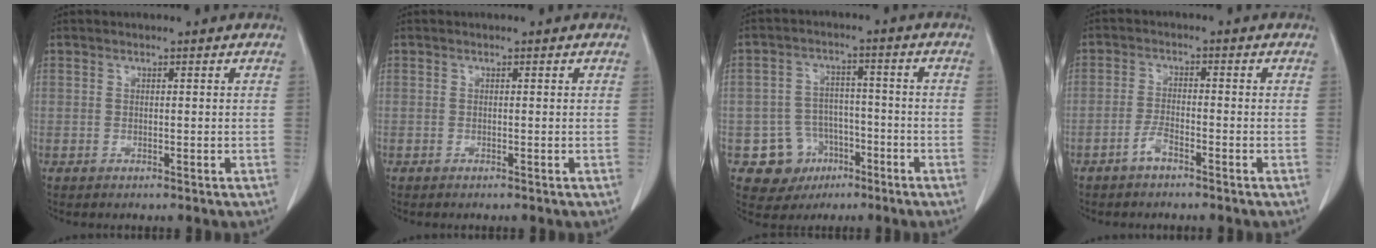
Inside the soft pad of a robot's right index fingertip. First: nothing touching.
{"total": 0.0}
{"total": 8.0, "force": [-3.4, 7.2, 1.2], "torque": [-0.014, 0.013, -0.040]}
{"total": 2.5, "force": [-1.8, 0.6, 1.6], "torque": [-0.030, 0.004, -0.036]}